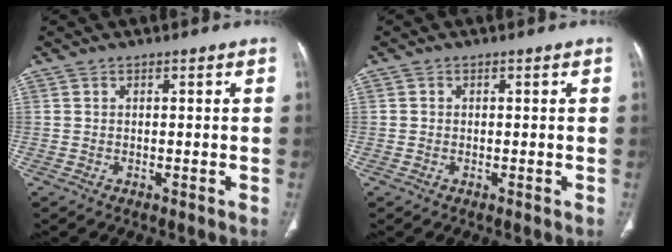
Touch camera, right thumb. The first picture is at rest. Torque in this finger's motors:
{"motor_torque": [-0.05, -0.15, 0.05, -0.06, -0.03]}